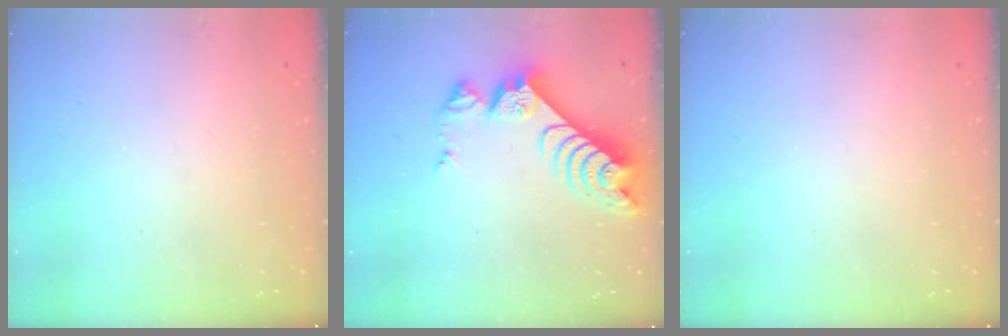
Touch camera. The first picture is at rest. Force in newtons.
{"total": 11.0, "press": 11.0, "slide": 1.0}
{"total": 0.0}